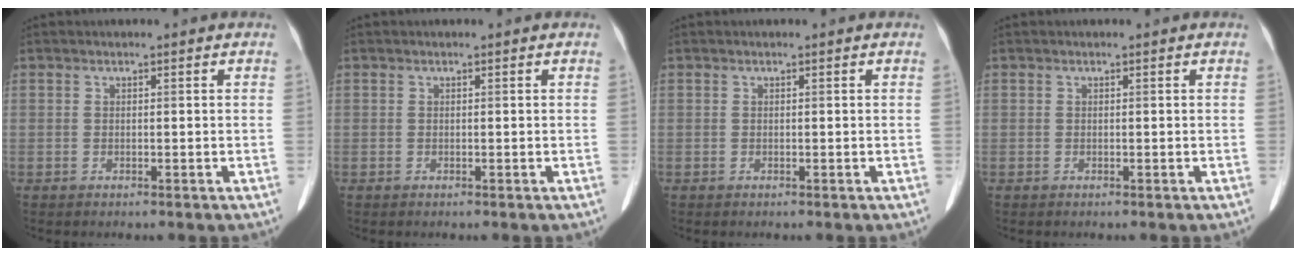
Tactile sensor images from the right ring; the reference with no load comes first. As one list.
[{"total": 0.0}, {"total": 0.0}, {"total": 0.0}]